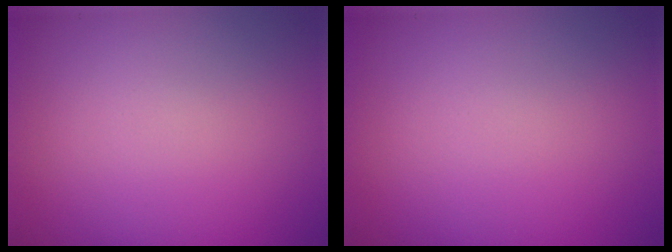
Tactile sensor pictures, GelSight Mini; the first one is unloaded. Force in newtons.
{"total": 0.0}